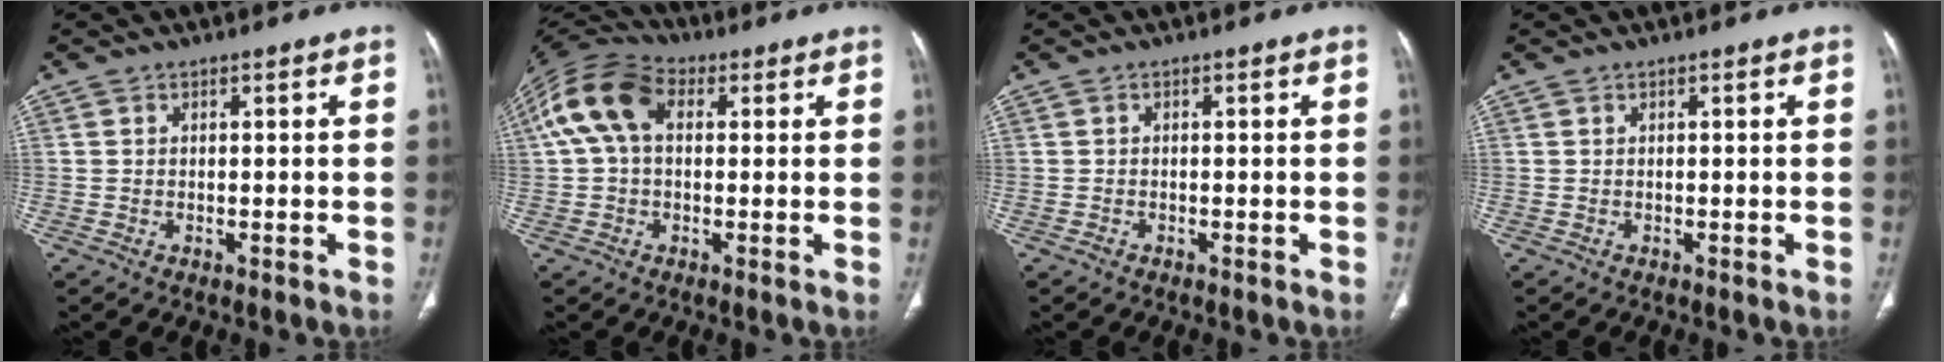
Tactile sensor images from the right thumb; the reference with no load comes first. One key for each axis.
{"total": 12.5, "fx": 2.7, "fy": 8.2, "fz": 9.0, "tx": -0.180, "ty": 0.039, "tz": 0.041}
{"total": 0.7, "fx": -0.4, "fy": 0.5, "fz": 0.2, "tx": -0.003, "ty": 0.001, "tz": -0.010}
{"total": 0.0}